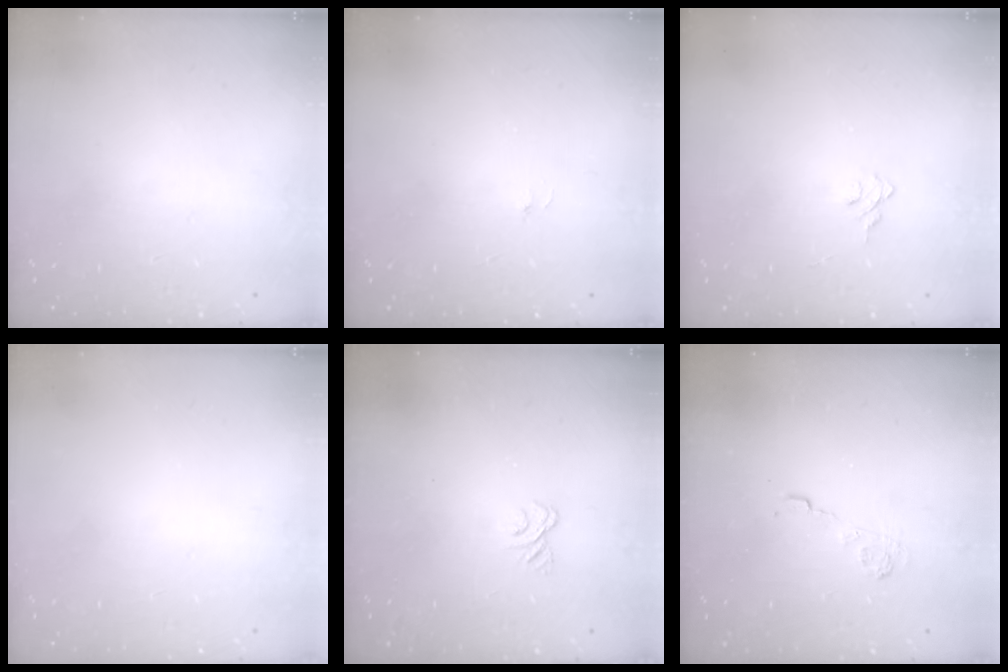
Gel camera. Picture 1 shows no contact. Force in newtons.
{"total": 2.8, "press": 2.8, "slide": 0.3}
{"total": 3.9, "press": 3.9, "slide": 0.3}
{"total": 0.0}
{"total": 2.3, "press": 2.0, "slide": 1.2}
{"total": 4.1, "press": 3.8, "slide": 1.4}